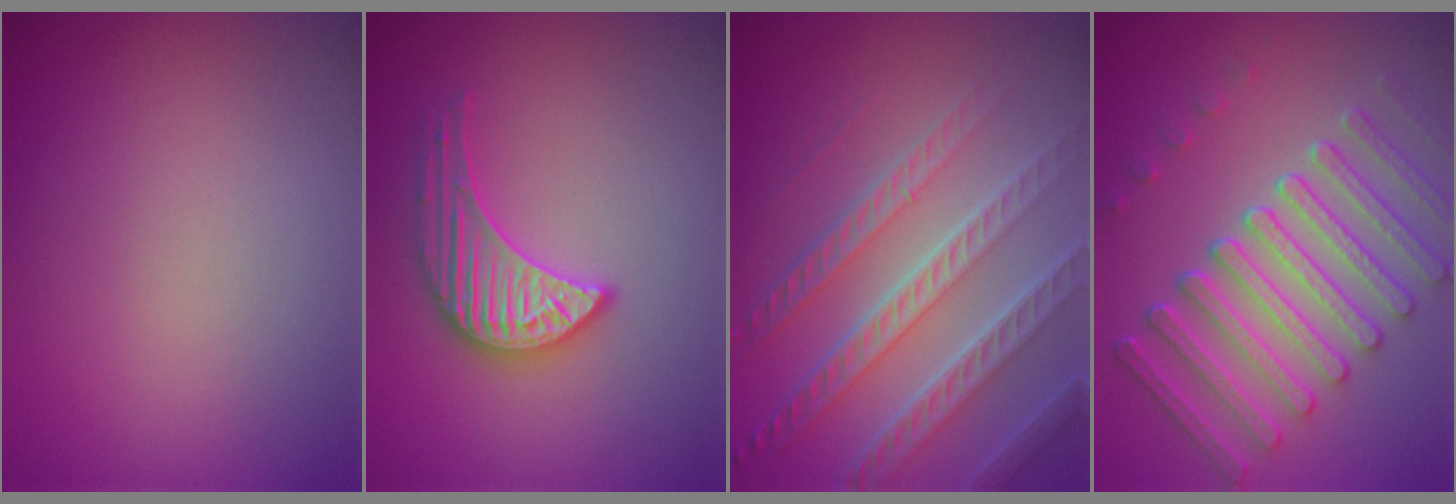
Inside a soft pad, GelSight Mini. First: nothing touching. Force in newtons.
{"total": 3.5, "press": 3.5, "slide": 0.4}
{"total": 8.1, "press": 5.5, "slide": 5.9}
{"total": 7.9, "press": 6.0, "slide": 5.1}